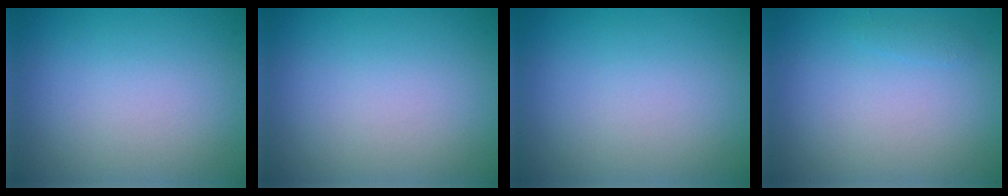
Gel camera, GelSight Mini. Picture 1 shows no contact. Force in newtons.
{"total": 0.0}
{"total": 0.0}
{"total": 0.5, "press": 0.5, "slide": 0.1}